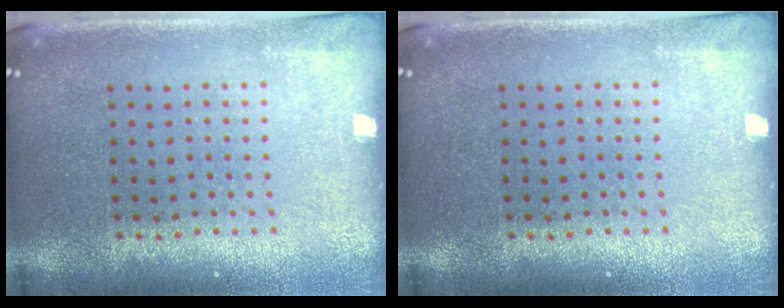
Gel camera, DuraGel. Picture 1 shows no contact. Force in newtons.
{"total": 0.0}